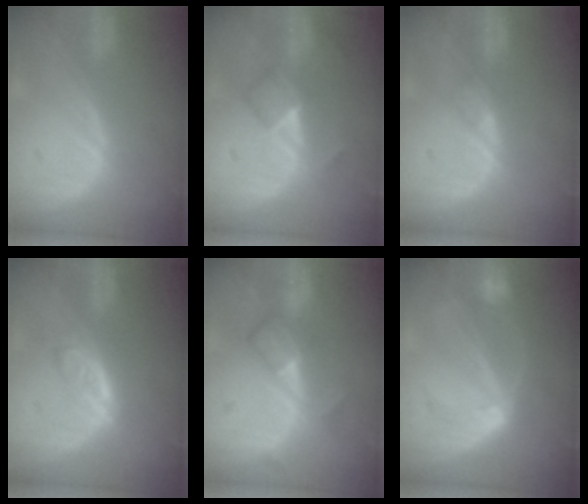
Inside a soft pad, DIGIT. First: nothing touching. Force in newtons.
{"total": 5.0, "press": 4.4, "slide": 2.4}
{"total": 1.4, "press": 1.4, "slide": 0.1}
{"total": 3.9, "press": 3.8, "slide": 0.8}
{"total": 4.9, "press": 4.8, "slide": 0.6}
{"total": 6.3, "press": 5.6, "slide": 3.0}